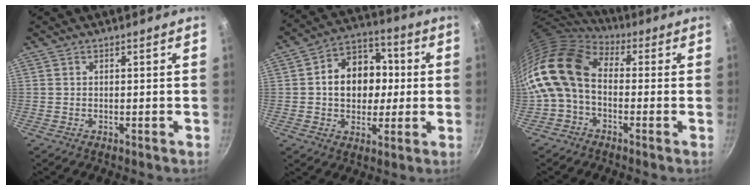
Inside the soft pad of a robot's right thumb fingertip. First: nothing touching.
{"total": 13.9, "force": [1.0, 10.8, 8.7], "torque": [-0.096, 0.024, 0.005]}
{"total": 13.9, "force": [-1.1, 9.5, 10.0], "torque": [-0.183, 0.031, -0.040]}